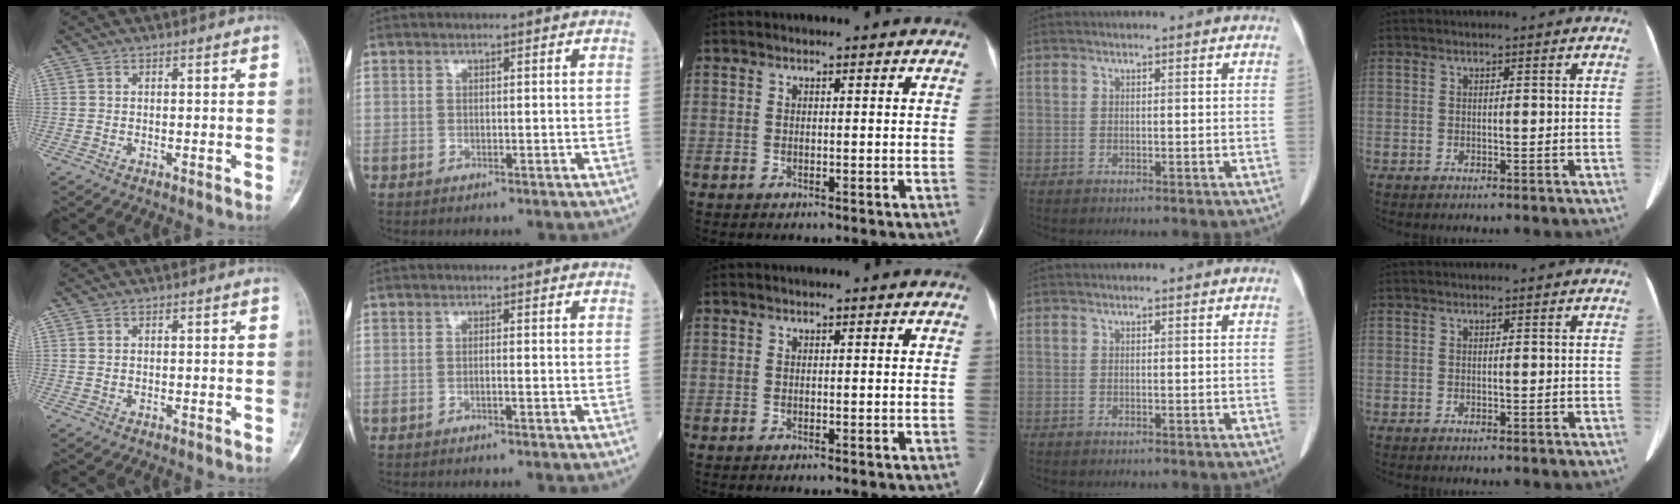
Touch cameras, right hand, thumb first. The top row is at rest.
{"thumb": {"total": 0.6, "force": [0.2, 0.4, 0.4], "torque": [-0.011, -0.001, 0.008]}, "index": {"total": 0.6, "force": [-0.2, 0.0, 0.6], "torque": [-0.014, 0.002, -0.002]}}